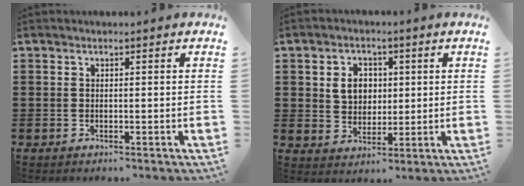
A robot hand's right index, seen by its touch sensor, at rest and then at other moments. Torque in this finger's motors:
{"motor_torque": [0.29, -0.16, 0.30, 0.09]}